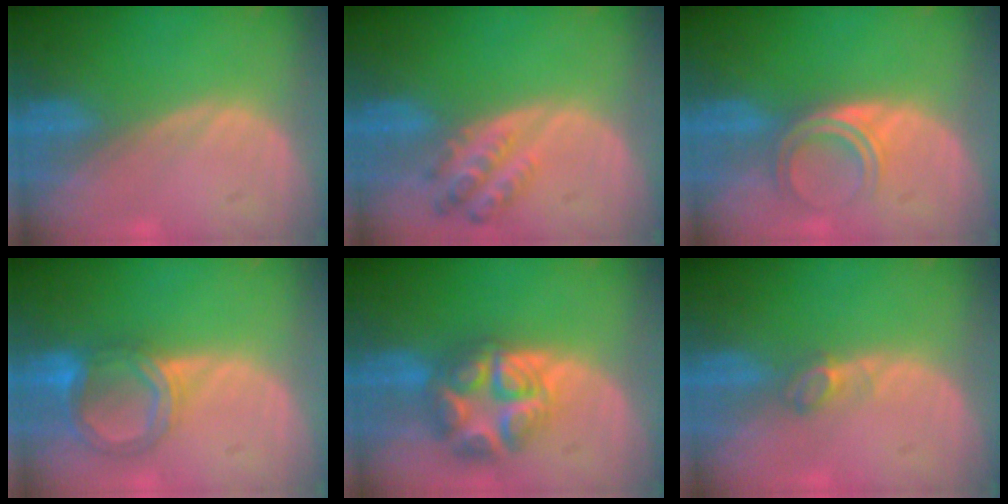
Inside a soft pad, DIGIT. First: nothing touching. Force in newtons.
{"total": 4.9, "press": 4.9, "slide": 0.4}
{"total": 4.8, "press": 3.9, "slide": 2.8}
{"total": 6.3, "press": 5.8, "slide": 2.4}
{"total": 8.0, "press": 8.0, "slide": 0.5}
{"total": 2.0, "press": 1.9, "slide": 0.4}